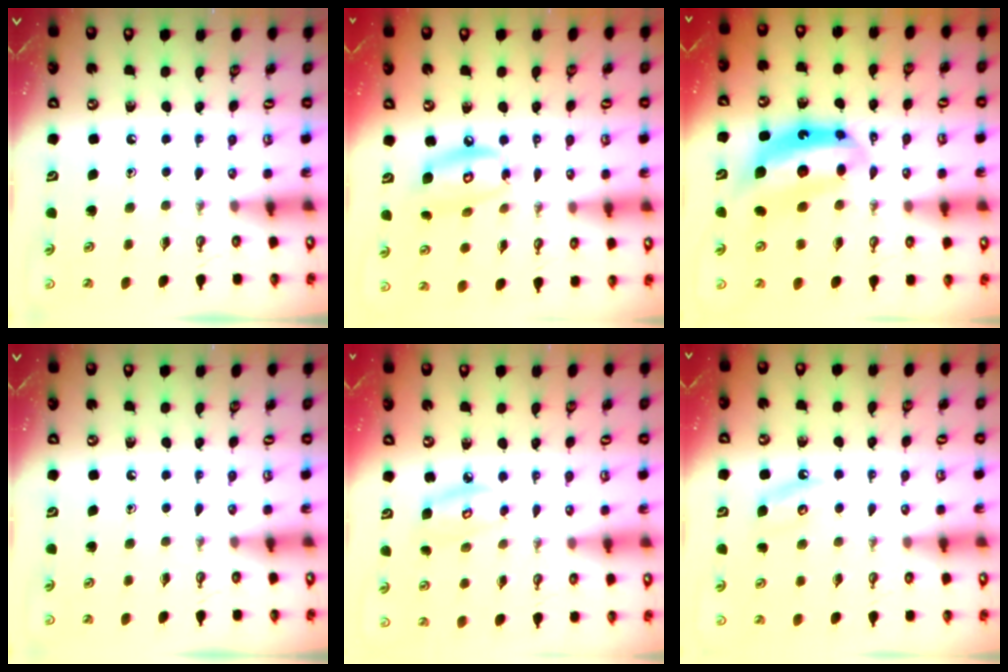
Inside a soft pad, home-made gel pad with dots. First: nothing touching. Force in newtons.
{"total": 11.4, "press": 11.3, "slide": 0.8}
{"total": 11.2, "press": 11.1, "slide": 0.9}
{"total": 0.0}
{"total": 5.5, "press": 5.5, "slide": 0.4}
{"total": 4.7, "press": 4.7, "slide": 0.7}